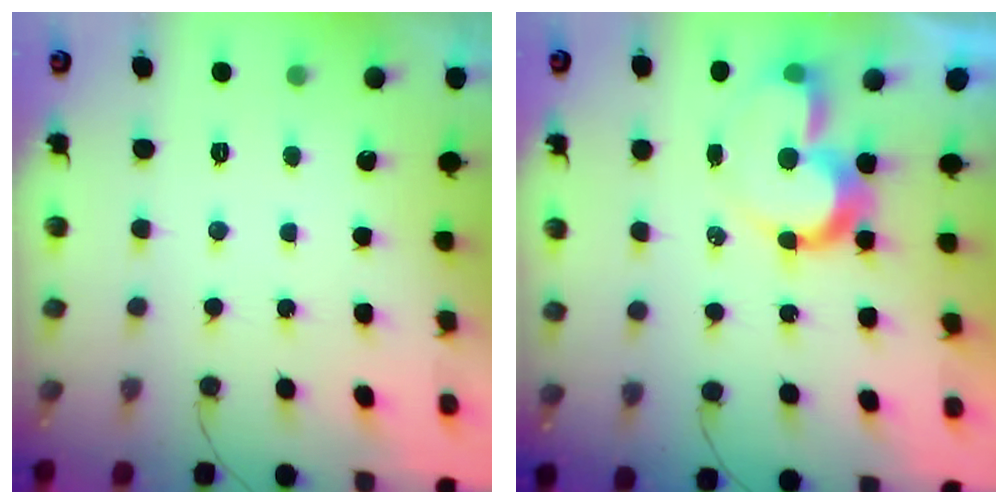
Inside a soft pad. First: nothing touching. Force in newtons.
{"total": 10.5, "press": 10.4, "slide": 0.9}